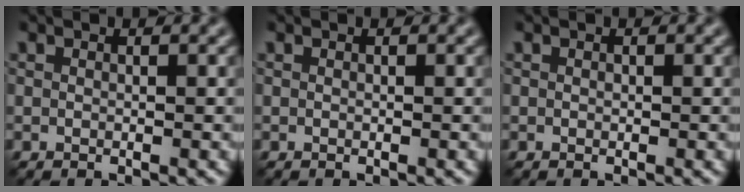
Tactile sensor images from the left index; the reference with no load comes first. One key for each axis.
{"total": 0.0}
{"total": 0.0}